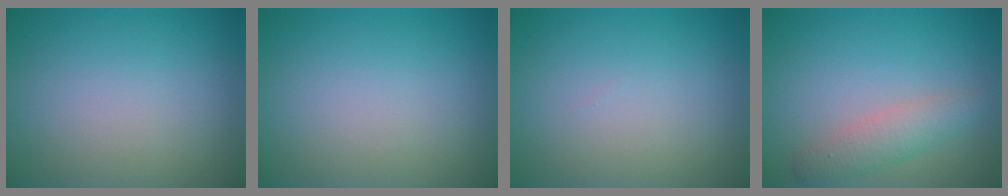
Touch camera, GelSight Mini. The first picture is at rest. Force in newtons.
{"total": 0.0}
{"total": 0.0}
{"total": 2.8, "press": 2.8, "slide": 0.1}